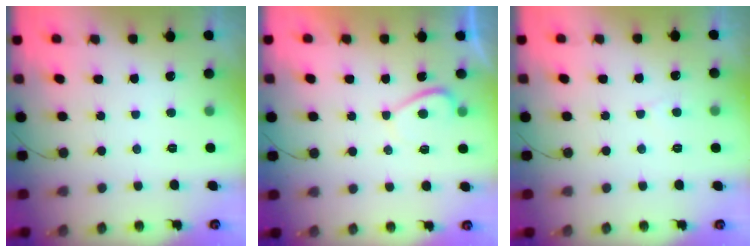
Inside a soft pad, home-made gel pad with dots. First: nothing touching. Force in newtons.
{"total": 2.9, "press": 2.8, "slide": 0.6}
{"total": 2.7, "press": 2.7, "slide": 0.3}